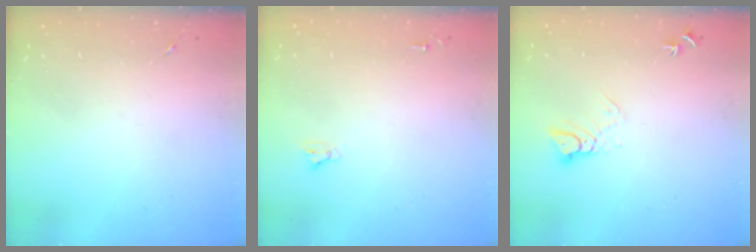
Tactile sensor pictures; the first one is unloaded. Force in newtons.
{"total": 2.4, "press": 2.4, "slide": 0.2}
{"total": 4.6, "press": 4.5, "slide": 0.5}